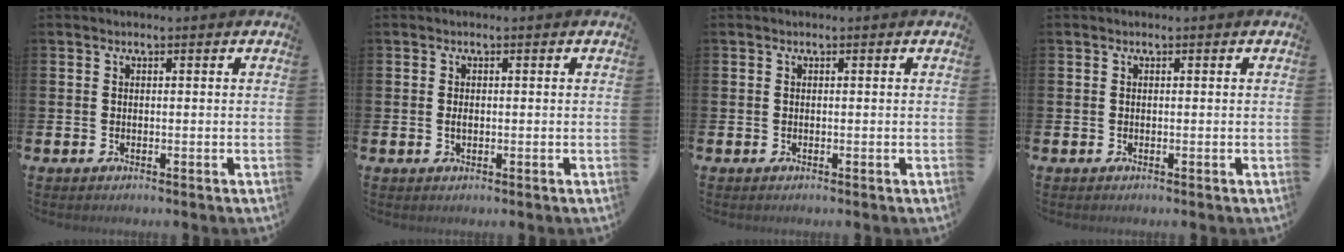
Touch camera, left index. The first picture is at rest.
{"total": 0.9, "force": [-0.1, 0.5, 0.8], "torque": [-0.010, 0.002, -0.004]}
{"total": 0.0}
{"total": 0.0}